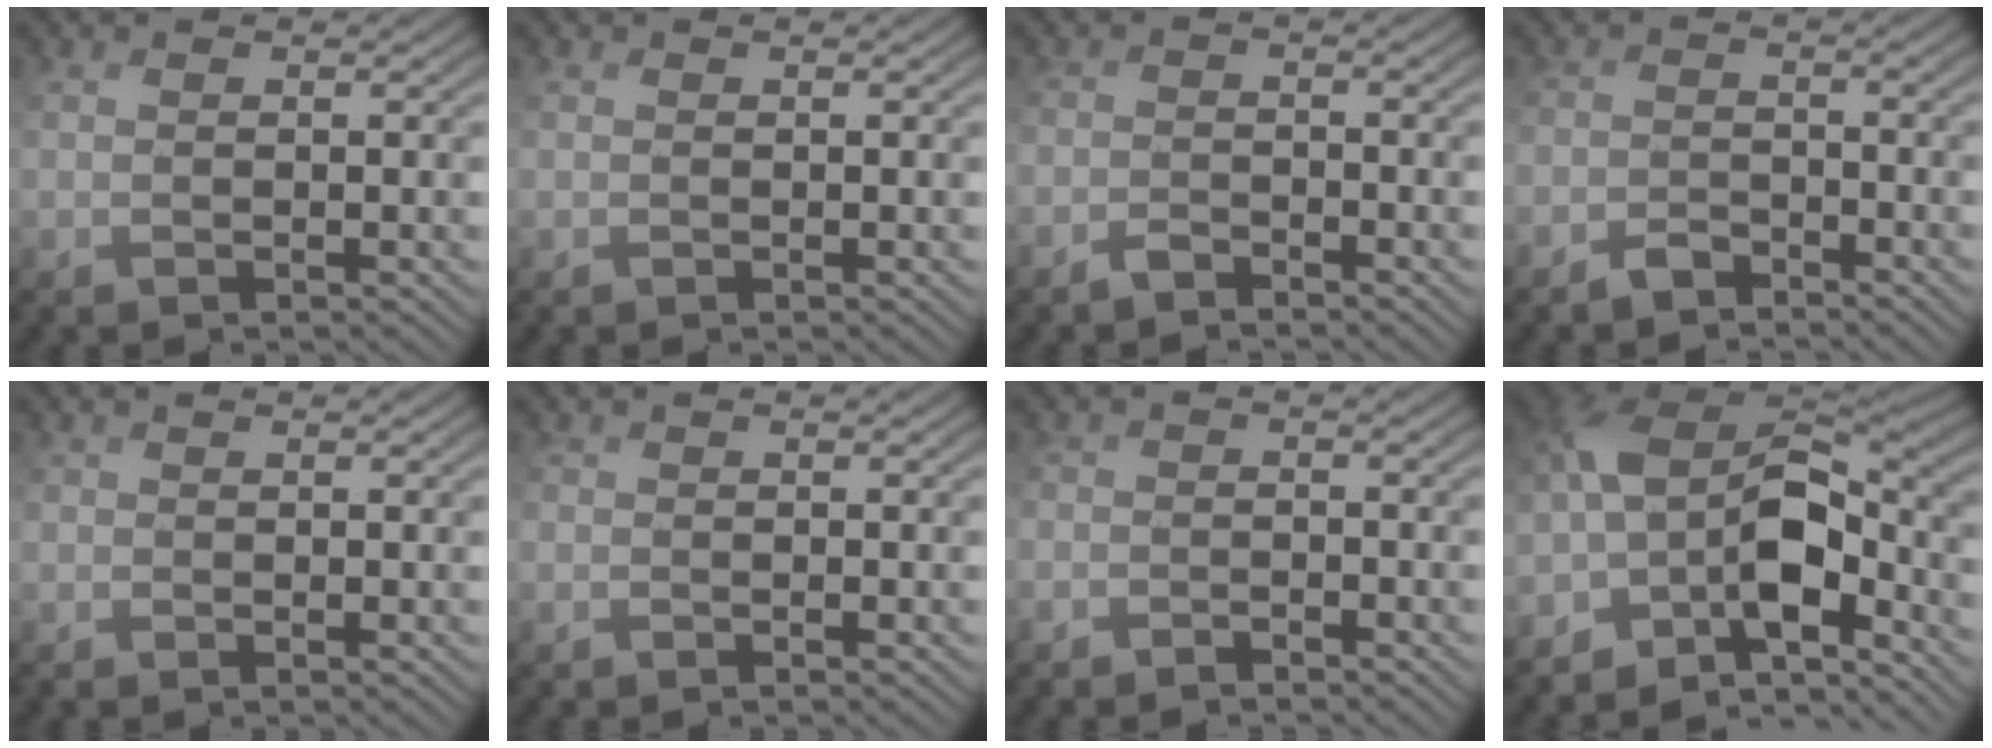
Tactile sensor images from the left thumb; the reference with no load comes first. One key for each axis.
{"total": 0.0}
{"total": 1.8, "fx": -1.7, "fy": 0.5, "fz": -0.1, "tx": 0.002, "ty": 0.000, "tz": -0.034}
{"total": 2.4, "fx": -2.2, "fy": 0.8, "fz": 0.1, "tx": 0.000, "ty": 0.001, "tz": -0.044}
{"total": 0.7, "fx": -0.6, "fy": 0.3, "fz": -0.1, "tx": 0.000, "ty": -0.006, "tz": -0.009}
{"total": 0.7, "fx": -0.5, "fy": 0.2, "fz": -0.5, "tx": 0.009, "ty": -0.005, "tz": -0.006}
{"total": 1.9, "fx": -1.8, "fy": 0.6, "fz": -0.3, "tx": 0.008, "ty": -0.003, "tz": -0.033}
{"total": 12.5, "fx": -5.9, "fy": 6.5, "fz": 8.9, "tx": -0.194, "ty": -0.001, "tz": -0.101}